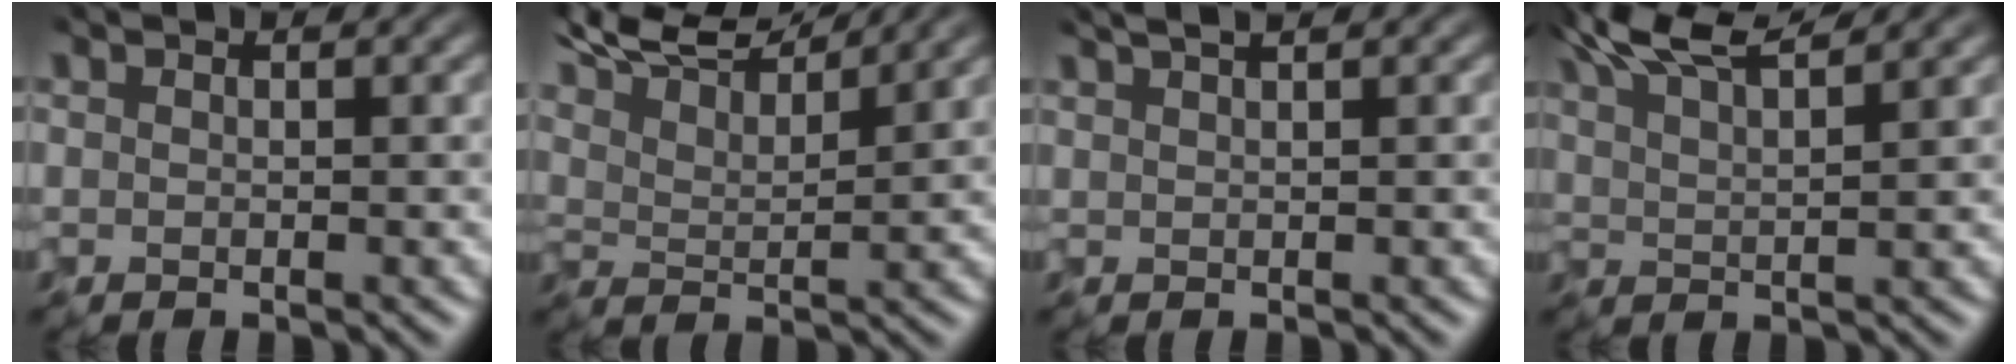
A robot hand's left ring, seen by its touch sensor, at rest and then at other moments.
{"total": 7.7, "force": [6.8, 1.5, 3.3], "torque": [-0.079, 0.017, 0.102]}
{"total": 2.5, "force": [1.7, 0.8, 1.7], "torque": [-0.007, 0.018, 0.009]}
{"total": 6.8, "force": [5.1, 1.9, 4.1], "torque": [-0.083, 0.030, 0.072]}